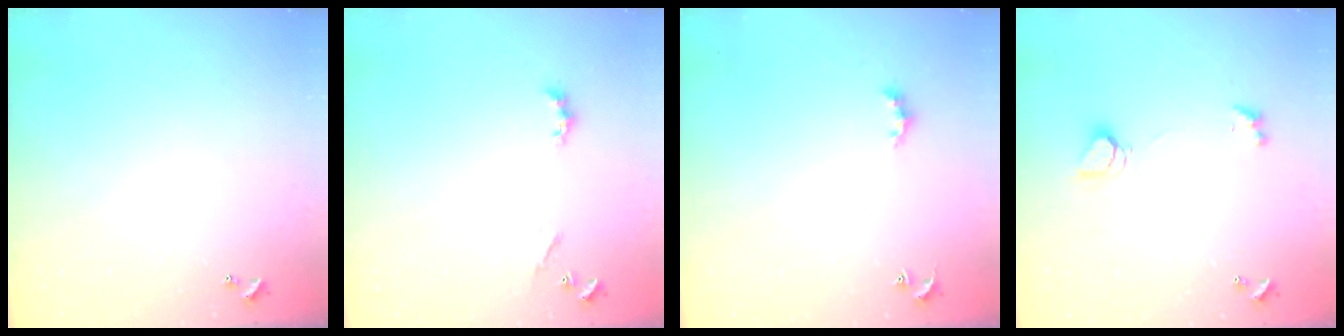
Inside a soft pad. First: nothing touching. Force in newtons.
{"total": 1.8, "press": 1.8, "slide": 0.5}
{"total": 2.2, "press": 2.2, "slide": 0.4}
{"total": 2.3, "press": 2.3, "slide": 0.3}